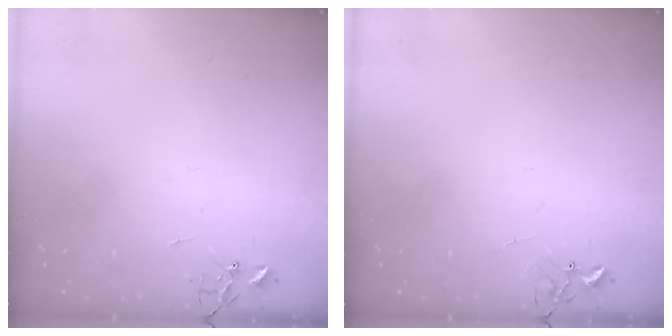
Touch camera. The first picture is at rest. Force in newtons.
{"total": 6.1, "press": 6.0, "slide": 0.6}